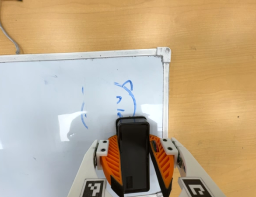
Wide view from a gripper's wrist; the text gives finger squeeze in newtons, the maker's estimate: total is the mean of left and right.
{"total": 13.7, "left": 13.8, "right": 13.6}